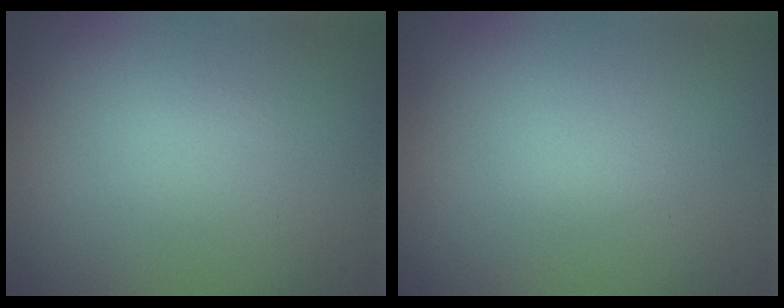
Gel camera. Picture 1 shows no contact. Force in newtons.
{"total": 0.6, "press": 0.6, "slide": 0.0}